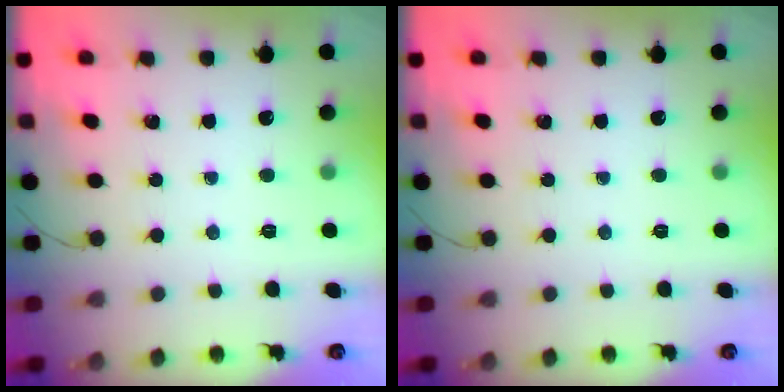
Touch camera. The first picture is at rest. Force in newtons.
{"total": 0.0}